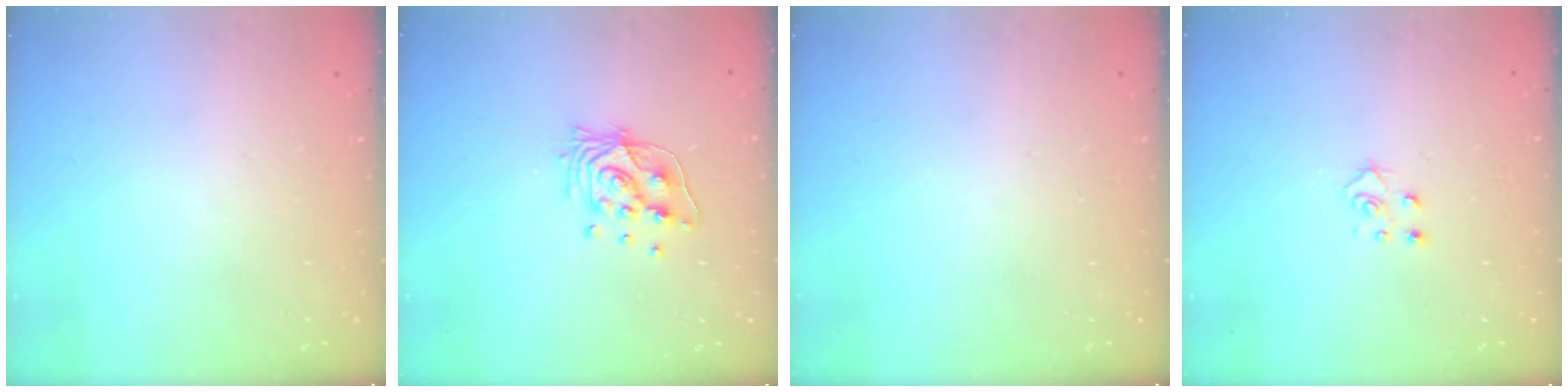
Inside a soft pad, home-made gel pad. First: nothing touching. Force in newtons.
{"total": 10.7, "press": 10.5, "slide": 1.7}
{"total": 0.0}
{"total": 4.6, "press": 4.6, "slide": 0.4}